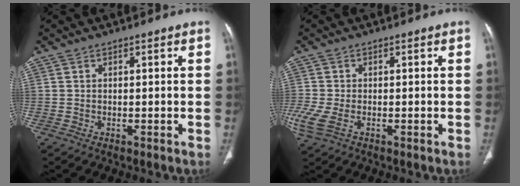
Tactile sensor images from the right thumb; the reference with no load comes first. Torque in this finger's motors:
{"motor_torque": [0.16, 0.03, 0.28, 0.52, 0.19]}